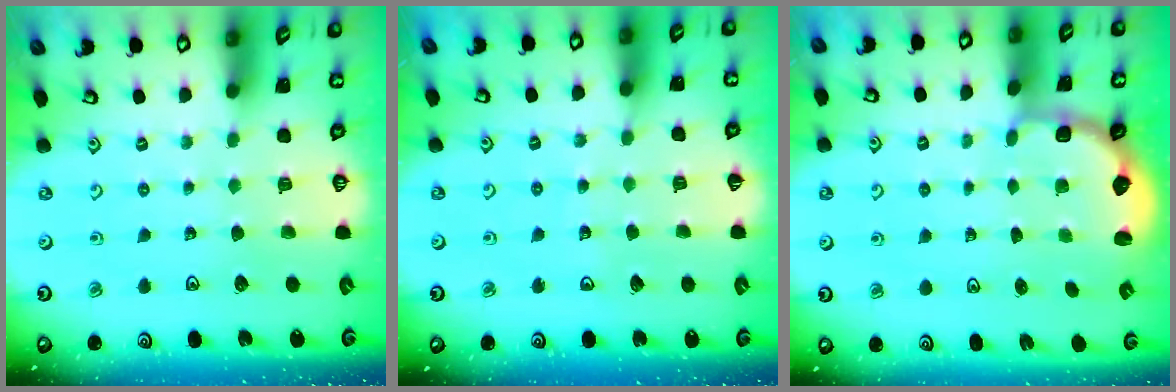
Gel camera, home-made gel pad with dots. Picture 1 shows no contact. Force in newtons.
{"total": 3.5, "press": 3.4, "slide": 0.3}
{"total": 2.9, "press": 2.4, "slide": 1.6}